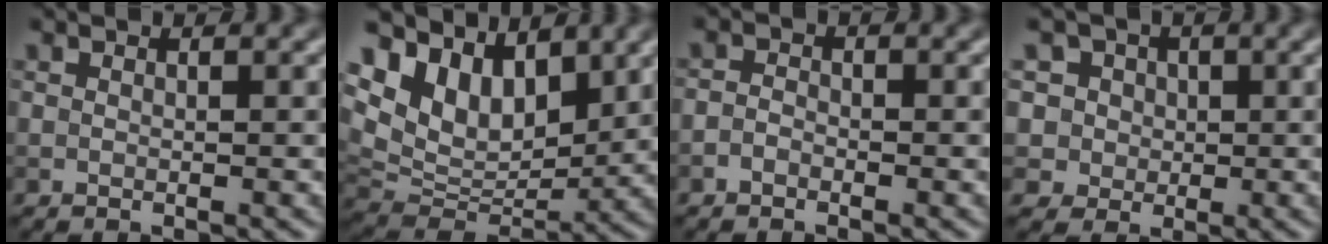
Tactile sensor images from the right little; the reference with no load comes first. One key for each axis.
{"total": 8.1, "fx": 5.1, "fy": 4.7, "fz": 4.2, "tx": -0.077, "ty": 0.004, "tz": 0.086}
{"total": 1.0, "fx": -0.7, "fy": 0.6, "fz": 0.5, "tx": -0.008, "ty": 0.002, "tz": -0.018}
{"total": 6.8, "fx": 2.7, "fy": 5.8, "fz": 2.4, "tx": -0.035, "ty": 0.021, "tz": 0.019}